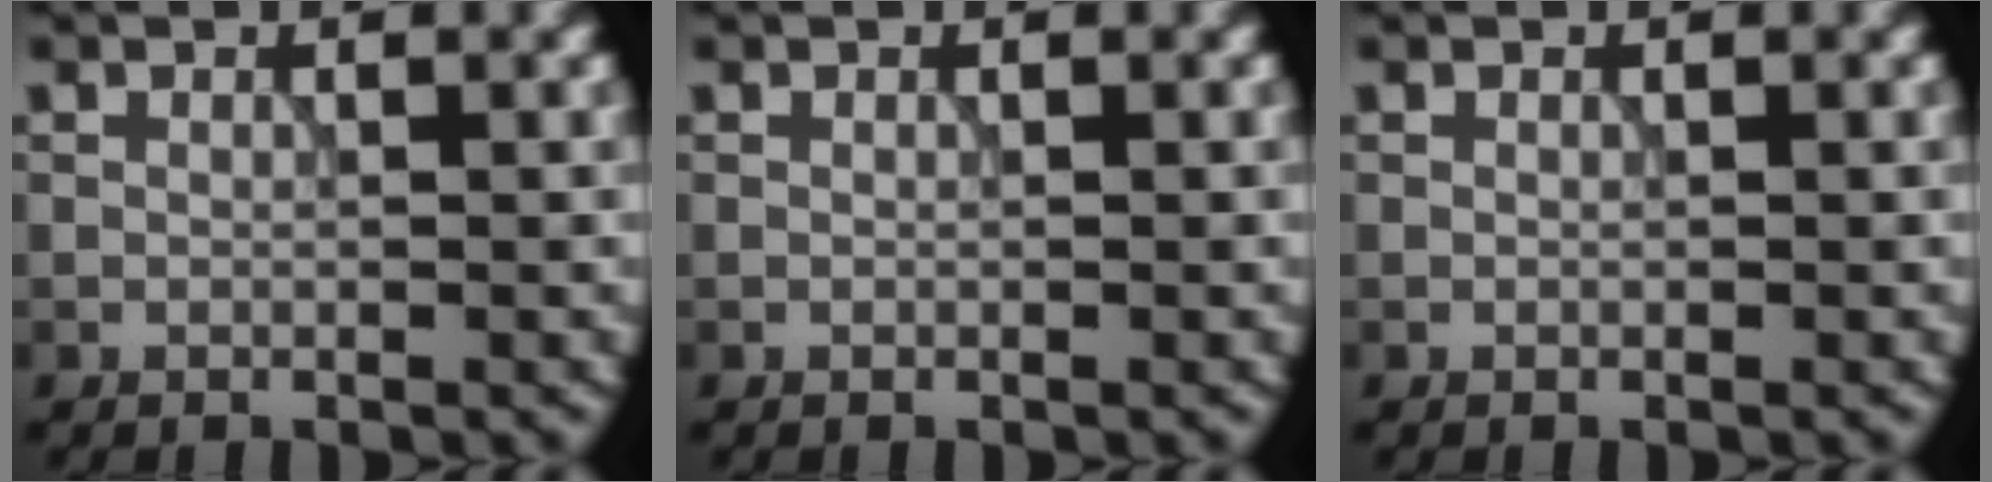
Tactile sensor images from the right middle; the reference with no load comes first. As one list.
[{"total": 0.0}, {"total": 0.0}]